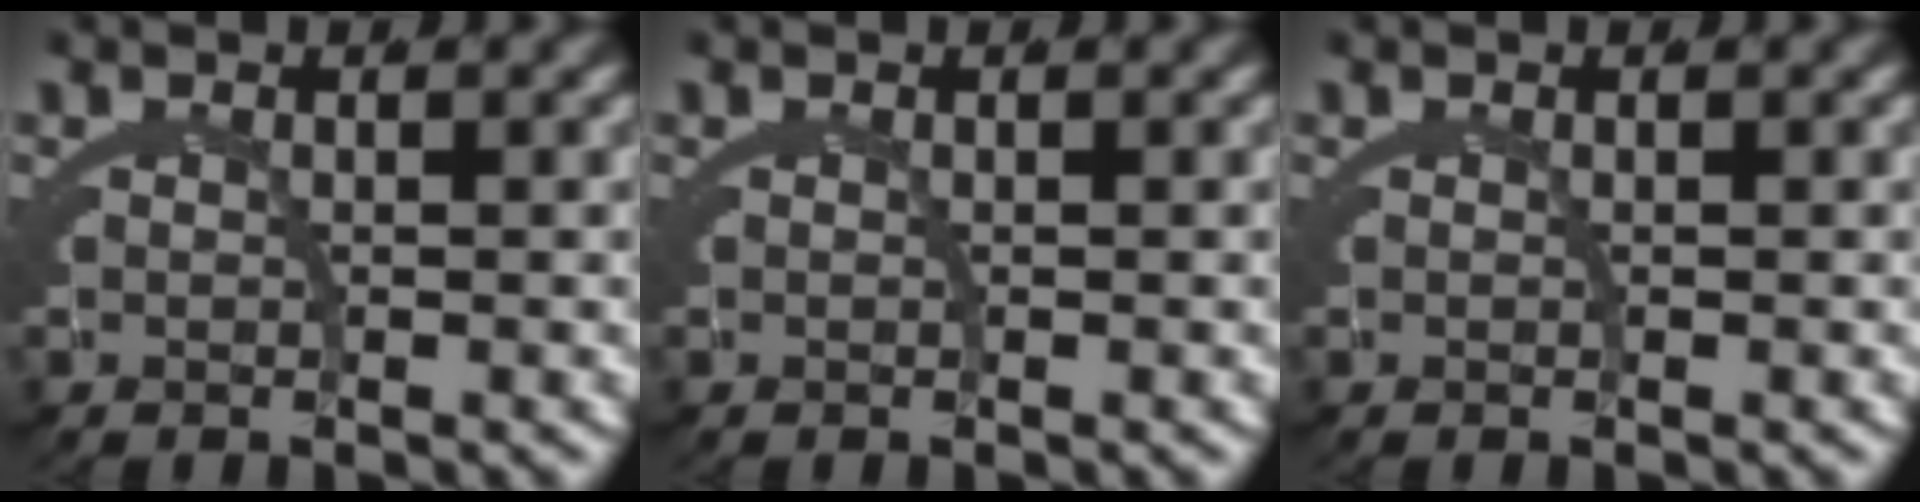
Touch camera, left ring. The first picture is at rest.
{"total": 0.0}
{"total": 0.0}